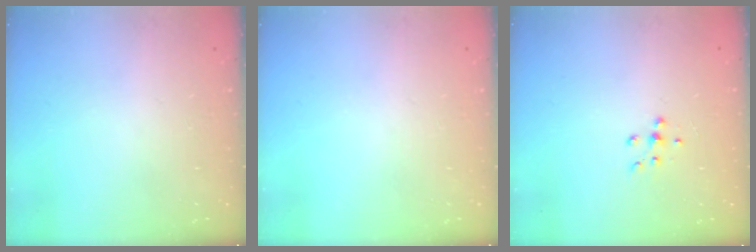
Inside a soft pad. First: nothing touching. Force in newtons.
{"total": 0.0}
{"total": 5.9, "press": 5.8, "slide": 0.8}